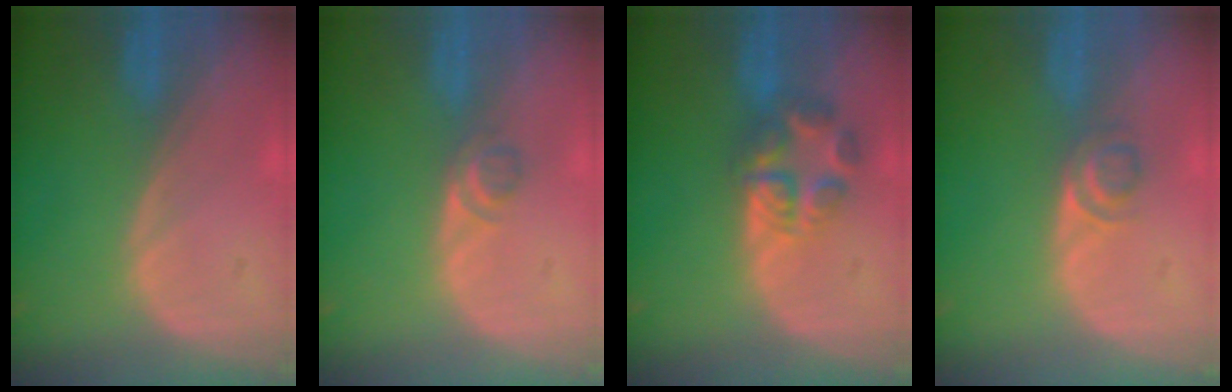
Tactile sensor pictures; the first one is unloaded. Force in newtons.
{"total": 1.9, "press": 1.7, "slide": 0.8}
{"total": 5.6, "press": 5.5, "slide": 1.0}
{"total": 2.5, "press": 2.4, "slide": 0.8}